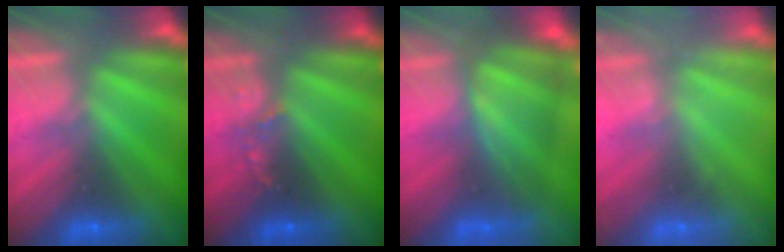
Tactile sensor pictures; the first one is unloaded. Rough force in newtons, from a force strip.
{"total": 2.5}
{"total": 4.9}
{"total": 2.1}